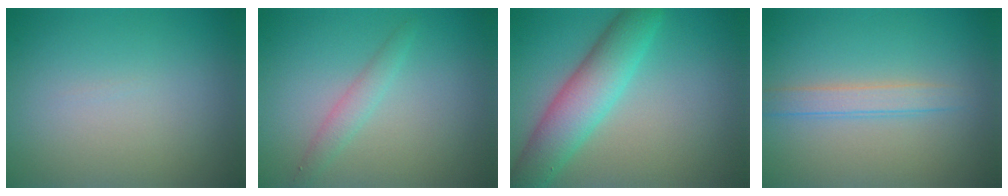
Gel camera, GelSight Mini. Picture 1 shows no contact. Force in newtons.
{"total": 1.6, "press": 1.6, "slide": 0.0}
{"total": 6.4, "press": 6.4, "slide": 0.3}
{"total": 2.1, "press": 2.1, "slide": 0.1}